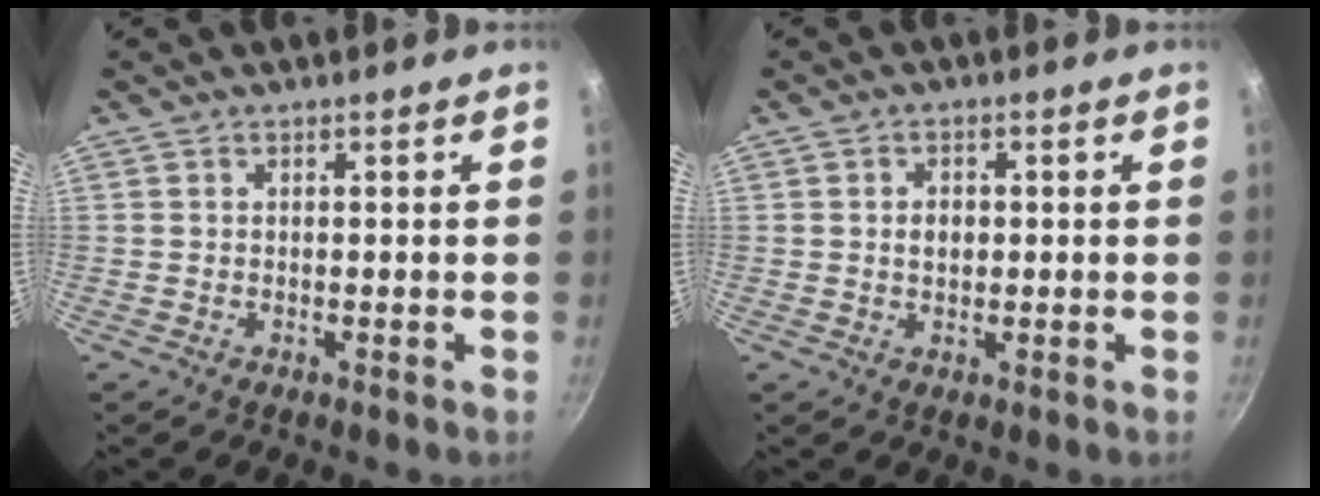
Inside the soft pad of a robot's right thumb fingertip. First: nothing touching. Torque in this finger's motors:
{"motor_torque": [0.21, -0.28, 0.15, 0.18, 0.10]}